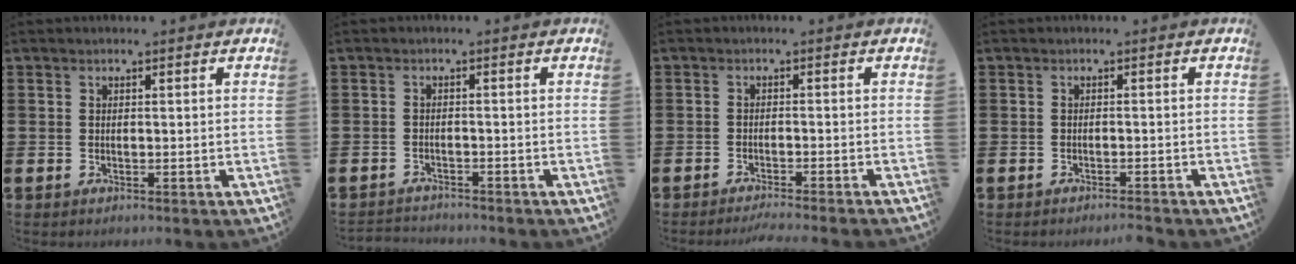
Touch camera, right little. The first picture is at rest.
{"total": 1.4, "force": [-1.4, 0.1, -0.1], "torque": [-0.002, 0.003, -0.031]}
{"total": 1.5, "force": [-1.4, -0.2, 0.6], "torque": [-0.006, 0.001, -0.027]}
{"total": 1.0, "force": [-0.9, -0.1, 0.2], "torque": [-0.004, -0.001, -0.019]}